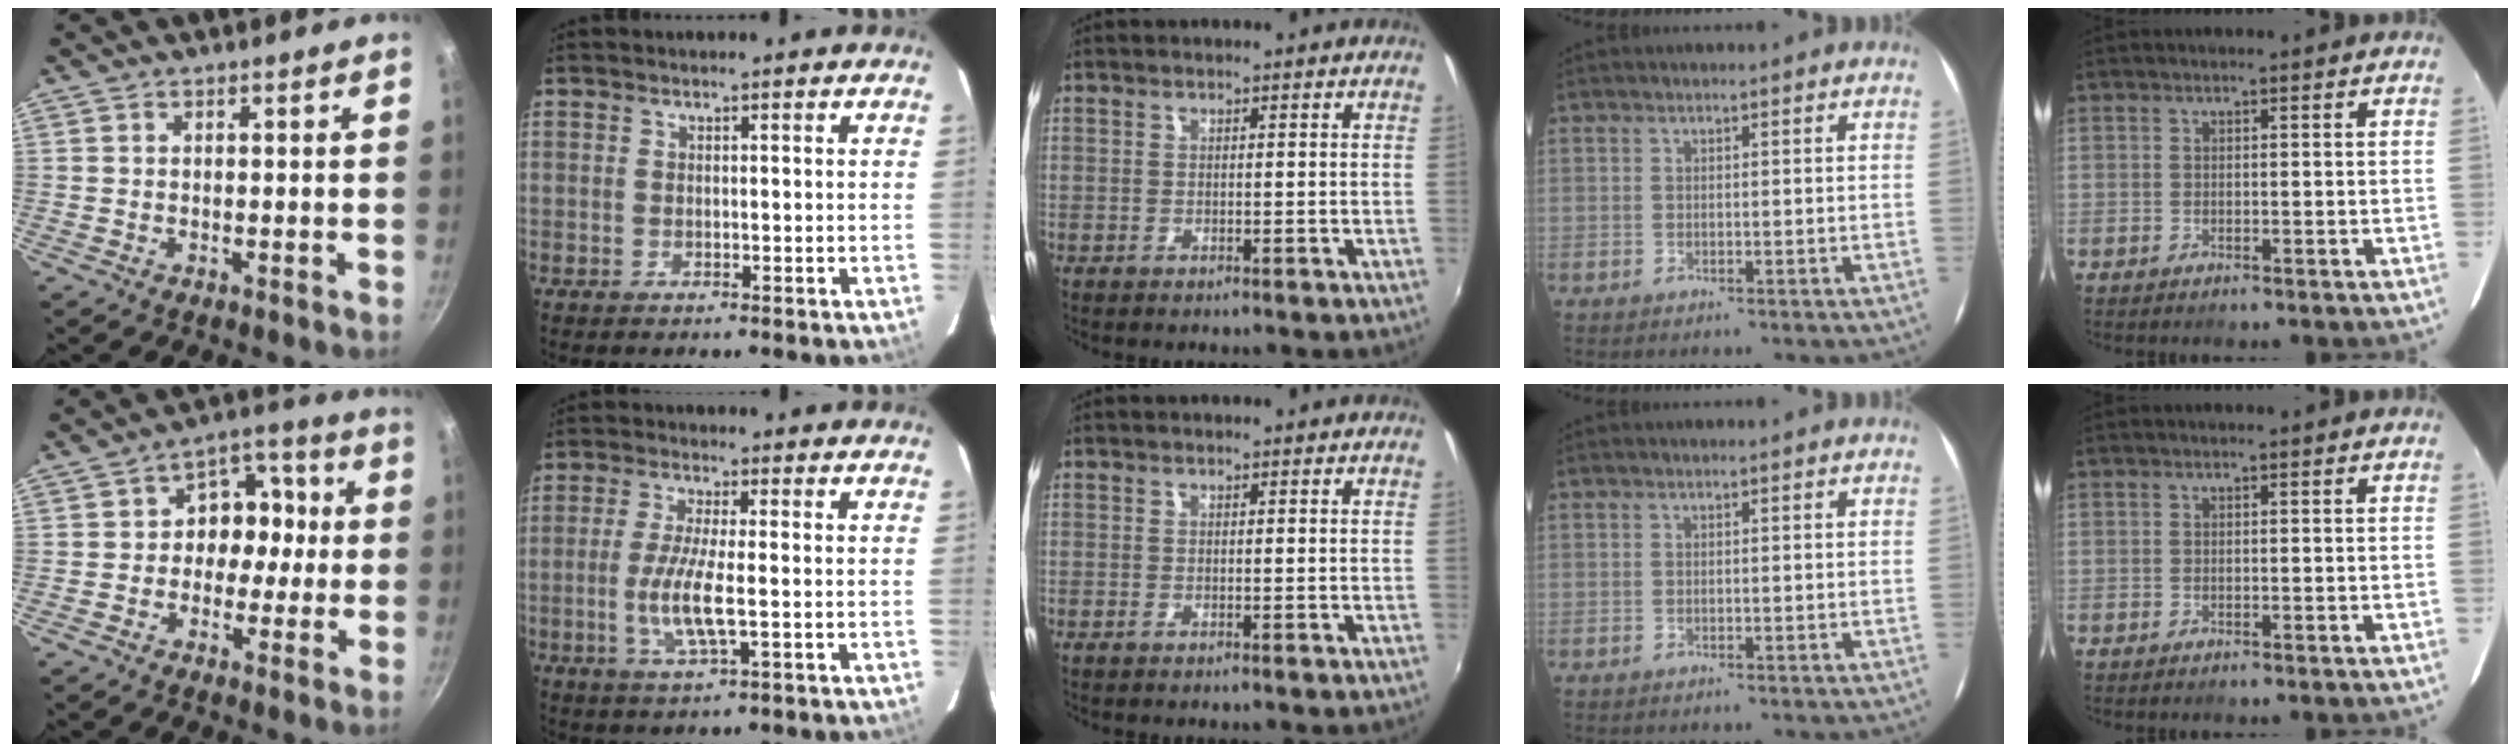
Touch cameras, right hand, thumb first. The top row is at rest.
{"thumb": {"total": 9.5, "force": [-0.5, 7.8, 5.5], "torque": [-0.017, 0.034, -0.022]}, "index": {"total": 8.2, "force": [-1.5, 1.3, 8.0], "torque": [-0.161, -0.008, -0.031]}}